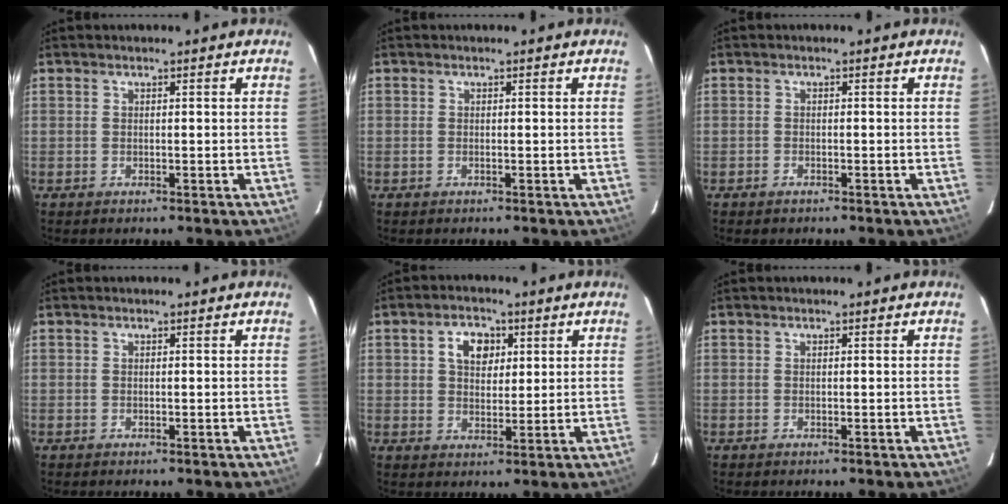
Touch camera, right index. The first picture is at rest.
{"total": 0.0}
{"total": 0.9, "force": [-0.7, 0.5, 0.1], "torque": [-0.004, 0.002, -0.013]}
{"total": 0.0}
{"total": 5.9, "force": [2.1, 4.1, 3.7], "torque": [-0.056, 0.017, 0.038]}
{"total": 0.0}